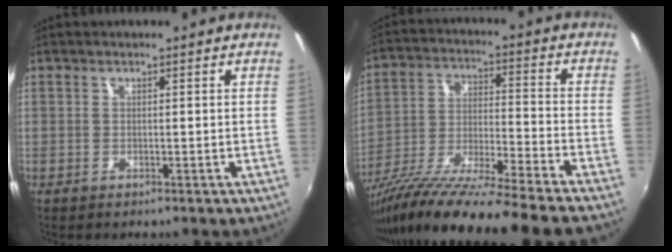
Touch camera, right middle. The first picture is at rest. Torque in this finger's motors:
{"motor_torque": [1.09, -1.05, 0.37, 0.21]}